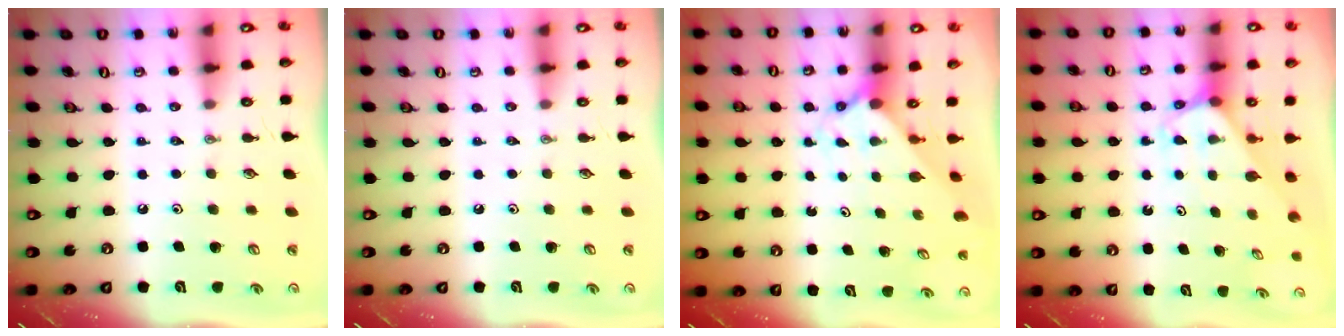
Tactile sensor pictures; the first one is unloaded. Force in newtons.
{"total": 0.0}
{"total": 1.2, "press": 1.2, "slide": 0.1}
{"total": 2.6, "press": 2.6, "slide": 0.2}